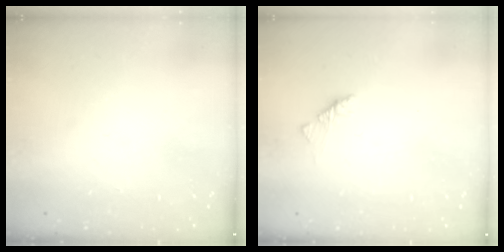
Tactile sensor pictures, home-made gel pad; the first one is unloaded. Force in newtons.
{"total": 1.7, "press": 1.6, "slide": 0.5}